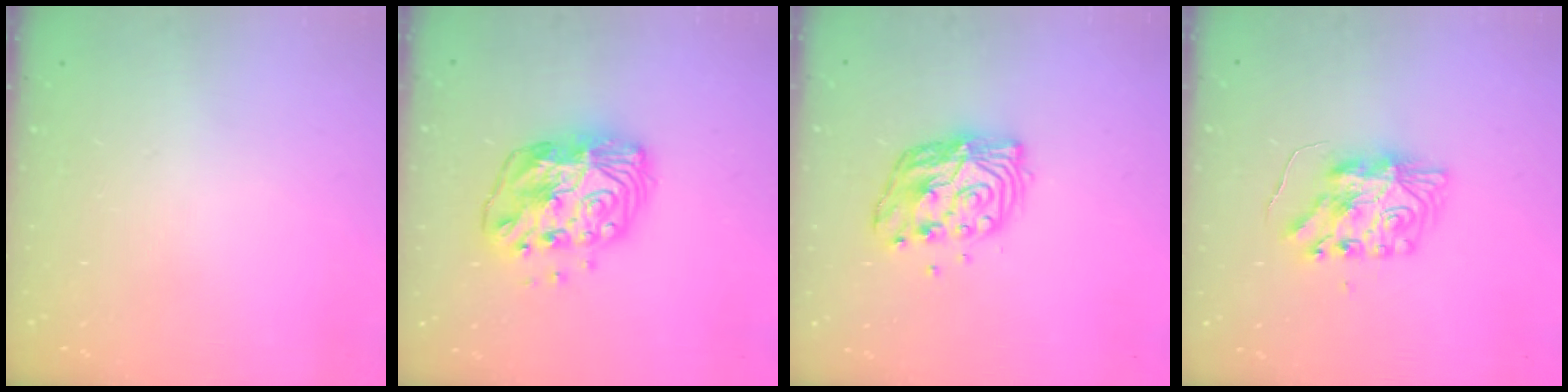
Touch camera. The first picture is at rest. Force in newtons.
{"total": 14.1, "press": 14.1, "slide": 1.2}
{"total": 11.1, "press": 11.1, "slide": 1.1}
{"total": 9.3, "press": 9.3, "slide": 0.7}